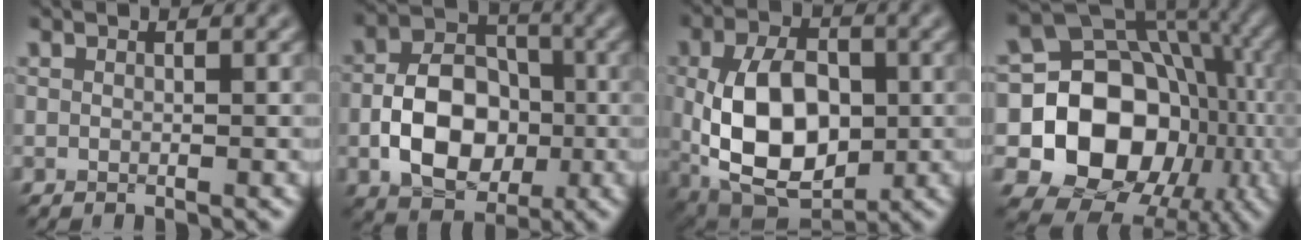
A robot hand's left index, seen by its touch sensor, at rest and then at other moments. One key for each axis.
{"total": 8.0, "fx": -1.8, "fy": 5.6, "fz": 5.5, "tx": -0.097, "ty": 0.004, "tz": -0.032}
{"total": 11.8, "fx": -1.0, "fy": 7.4, "fz": 9.1, "tx": -0.184, "ty": -0.013, "tz": -0.011}
{"total": 14.7, "fx": -2.8, "fy": 12.0, "fz": 8.0, "tx": -0.127, "ty": -0.008, "tz": -0.069}